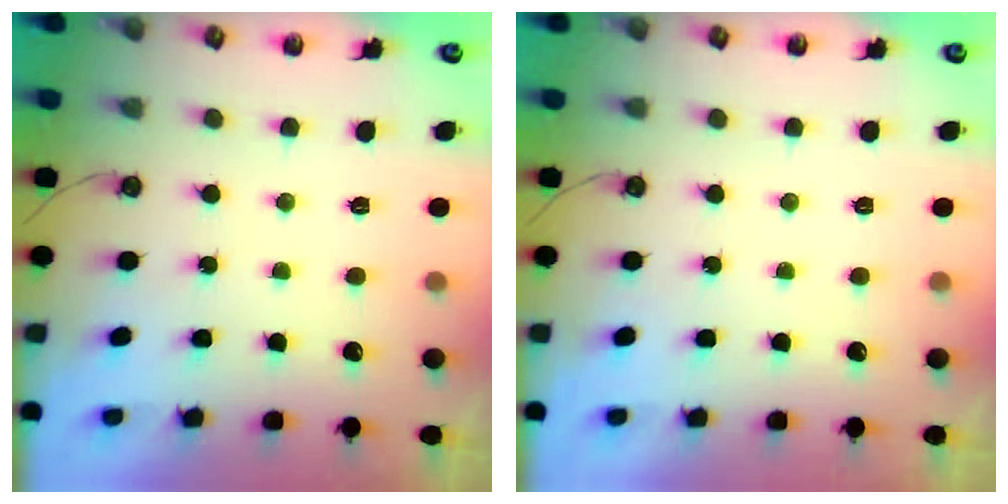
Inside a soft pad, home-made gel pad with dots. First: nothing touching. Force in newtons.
{"total": 0.0}